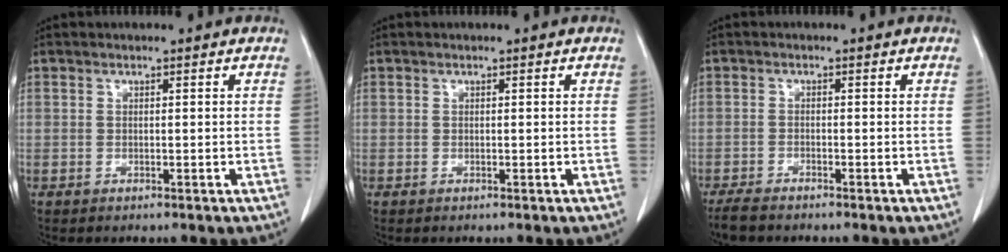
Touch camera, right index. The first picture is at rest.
{"total": 0.0}
{"total": 3.2, "force": [-2.8, 0.5, 1.5], "torque": [-0.028, -0.008, -0.047]}